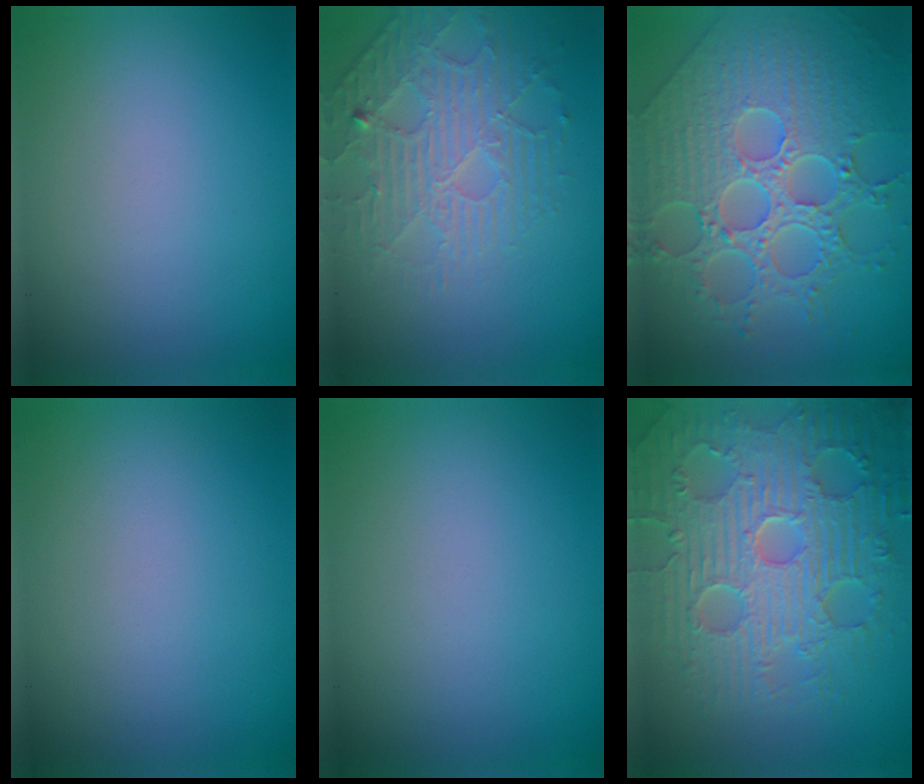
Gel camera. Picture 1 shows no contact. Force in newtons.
{"total": 4.6, "press": 3.6, "slide": 3.0}
{"total": 9.2, "press": 6.8, "slide": 6.2}
{"total": 0.0}
{"total": 0.0}
{"total": 9.5, "press": 6.8, "slide": 6.6}